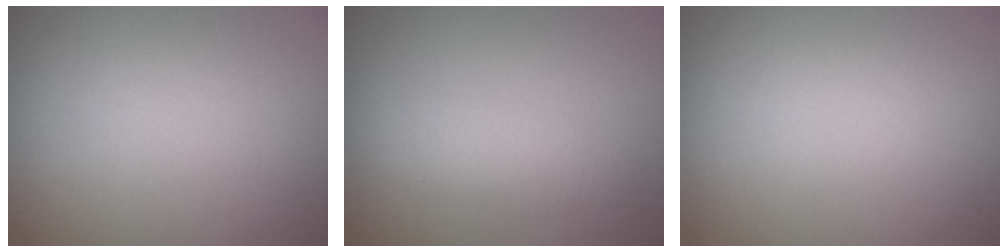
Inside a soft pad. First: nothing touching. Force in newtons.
{"total": 2.2, "press": 2.2, "slide": 0.1}
{"total": 0.0}